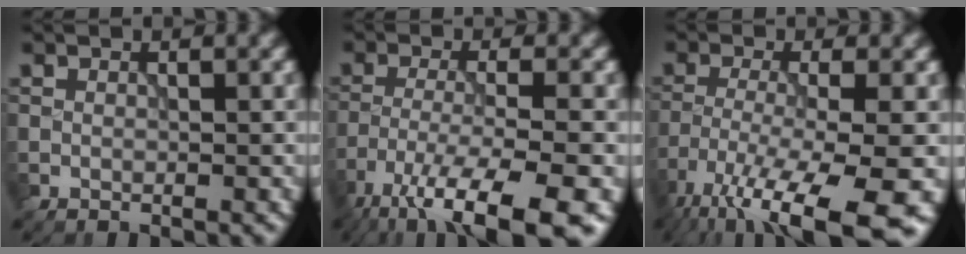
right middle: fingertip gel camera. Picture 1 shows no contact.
{"total": 10.6, "force": [-7.1, 2.6, 7.5], "torque": [-0.125, -0.019, -0.114]}
{"total": 13.0, "force": [-8.5, 3.3, 9.3], "torque": [-0.175, -0.036, -0.126]}